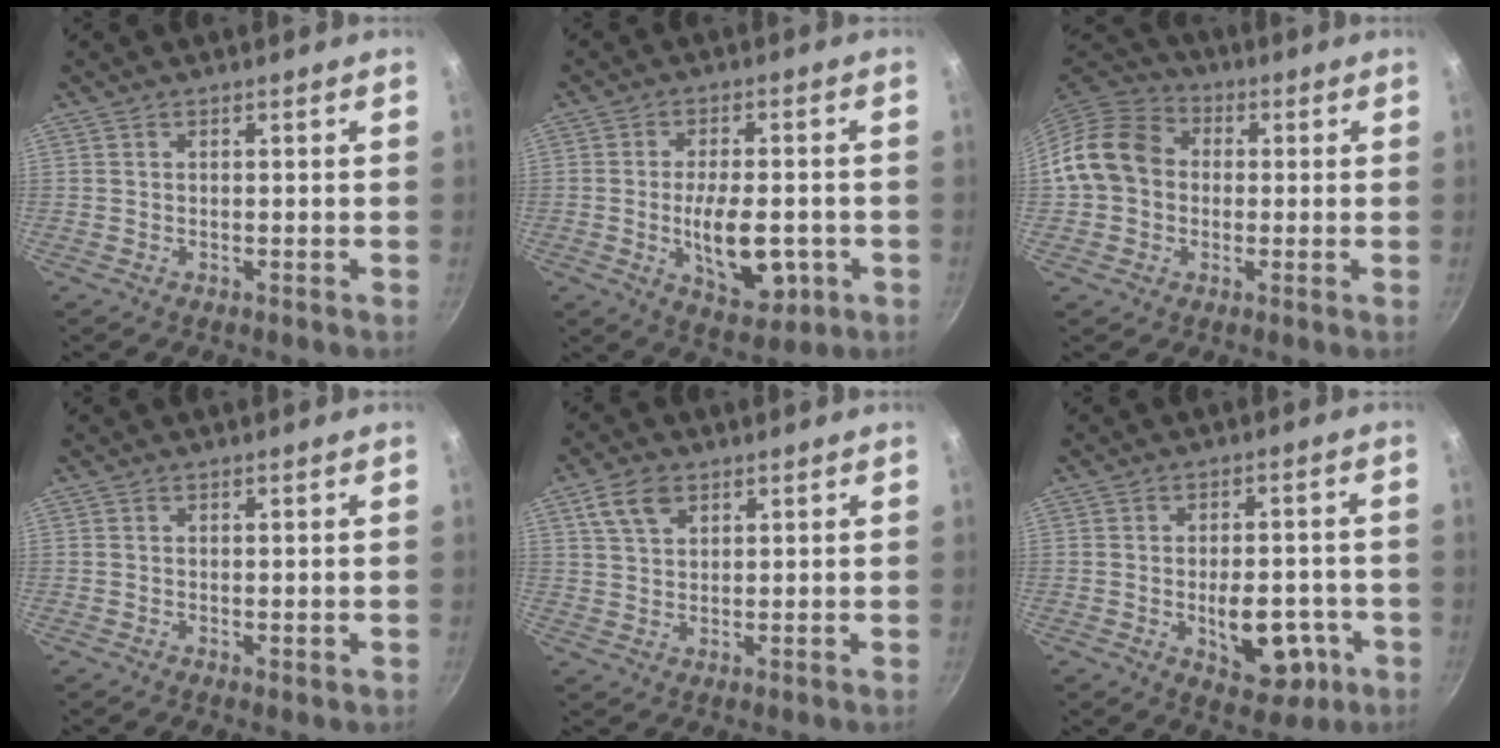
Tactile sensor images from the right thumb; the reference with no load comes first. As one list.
[{"total": 12.3, "force": [-2.6, 6.1, 10.3], "torque": [-0.139, -0.001, -0.030]}, {"total": 11.9, "force": [0.3, 10.0, 6.5], "torque": [-0.086, 0.026, -0.012]}, {"total": 0.7, "force": [0.2, 0.4, 0.5], "torque": [-0.008, -0.002, 0.002]}, {"total": 6.1, "force": [3.1, 3.8, 3.6], "torque": [-0.057, -0.002, 0.060]}, {"total": 11.3, "force": [-3.1, 6.4, 8.8], "torque": [-0.087, 0.006, -0.030]}]